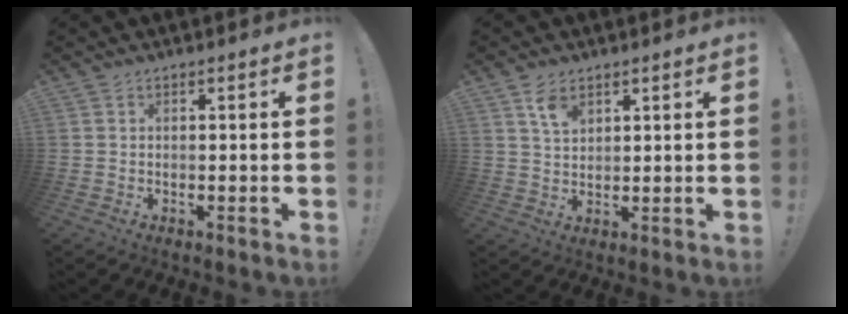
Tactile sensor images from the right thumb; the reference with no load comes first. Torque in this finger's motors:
{"motor_torque": [0.22, 1.45, -0.18, 0.17, 0.00]}